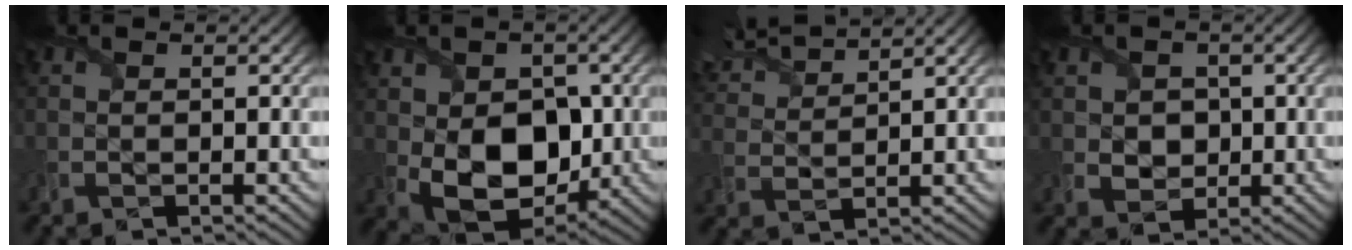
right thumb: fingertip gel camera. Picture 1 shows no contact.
{"total": 11.2, "force": [-0.7, 8.1, 7.8], "torque": [-0.142, -0.024, -0.004]}
{"total": 6.1, "force": [5.4, 1.1, 2.6], "torque": [-0.074, 0.020, 0.107]}
{"total": 3.5, "force": [0.4, 3.2, 1.4], "torque": [-0.046, -0.008, -0.002]}